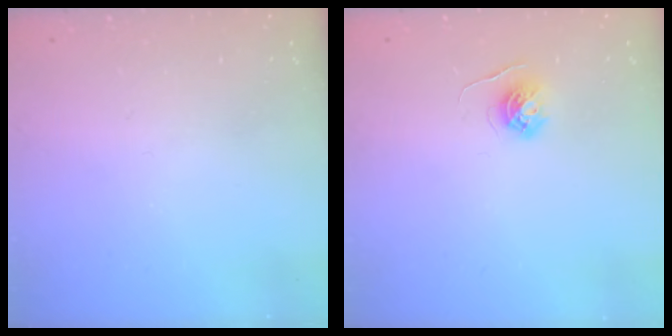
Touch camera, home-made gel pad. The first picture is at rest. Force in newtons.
{"total": 4.8, "press": 4.7, "slide": 0.5}